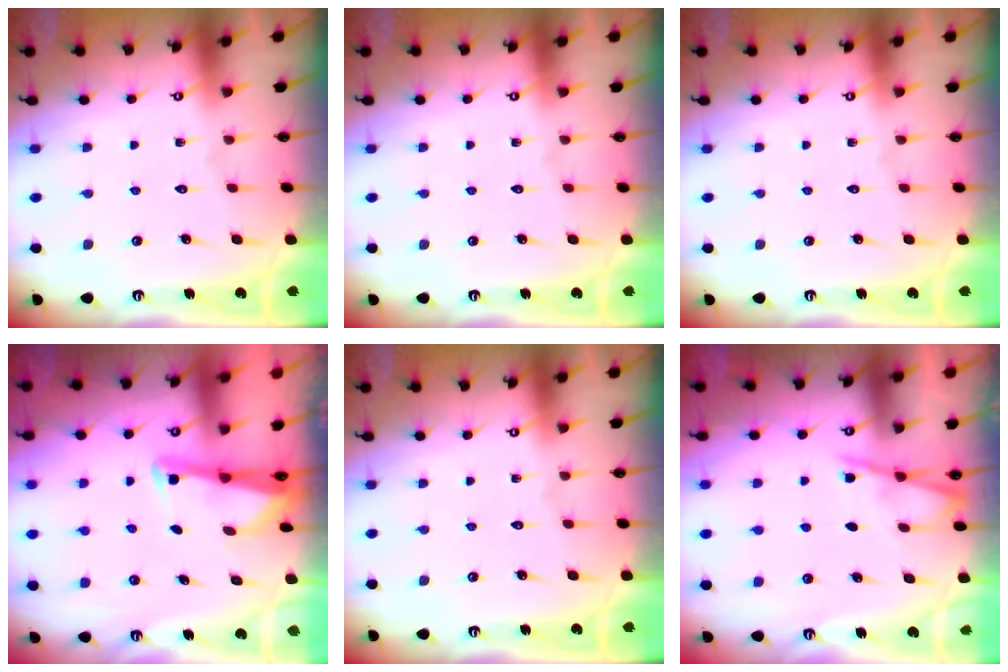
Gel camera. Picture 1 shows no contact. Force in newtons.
{"total": 0.0}
{"total": 0.0}
{"total": 2.5, "press": 2.5, "slide": 0.3}
{"total": 0.0}
{"total": 5.4, "press": 5.3, "slide": 0.7}